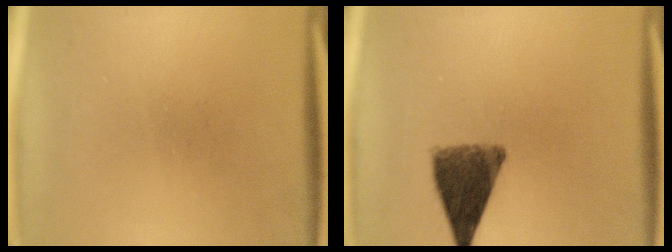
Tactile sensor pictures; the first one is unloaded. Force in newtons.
{"total": 9.3}